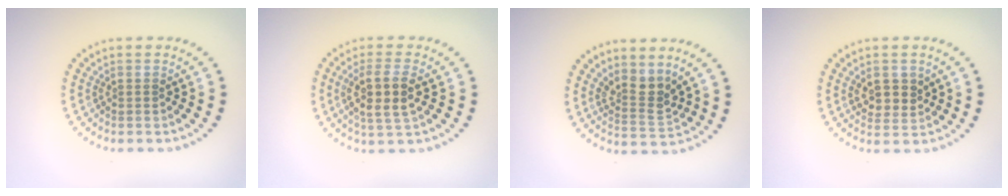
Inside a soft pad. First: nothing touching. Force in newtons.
{"total": 3.7, "press": 3.4, "slide": 1.4}
{"total": 2.8, "press": 2.0, "slide": 2.0}
{"total": 2.5, "press": 2.3, "slide": 1.0}